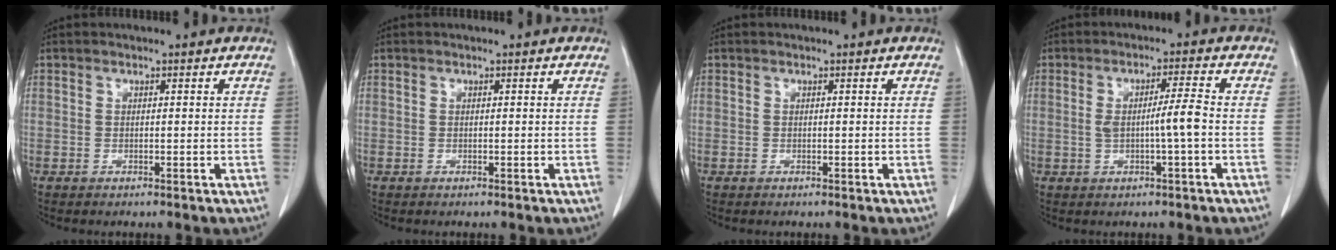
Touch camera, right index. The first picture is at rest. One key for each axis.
{"total": 0.0}
{"total": 0.0}
{"total": 4.6, "fx": -0.5, "fy": -0.3, "fz": 4.6, "tx": -0.083, "ty": 0.003, "tz": -0.006}